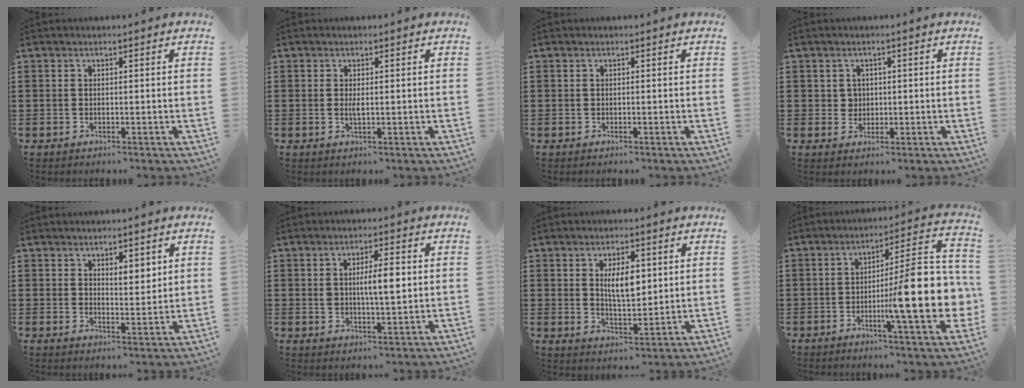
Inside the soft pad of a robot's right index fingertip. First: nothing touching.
{"total": 1.4, "force": [-0.1, 0.2, 1.4], "torque": [-0.027, -0.003, -0.002]}
{"total": 0.0}
{"total": 2.0, "force": [0.4, 1.8, 0.5], "torque": [-0.017, 0.010, 0.007]}
{"total": 2.9, "force": [2.2, 1.5, 1.4], "torque": [-0.024, 0.004, 0.037]}
{"total": 5.3, "force": [0.7, 1.6, 5.0], "torque": [-0.089, 0.002, 0.008]}
{"total": 6.2, "force": [1.6, 2.5, 5.4], "torque": [-0.096, 0.001, 0.022]}
{"total": 16.6, "force": [-2.7, 3.3, 16.0], "torque": [-0.221, -0.017, -0.041]}